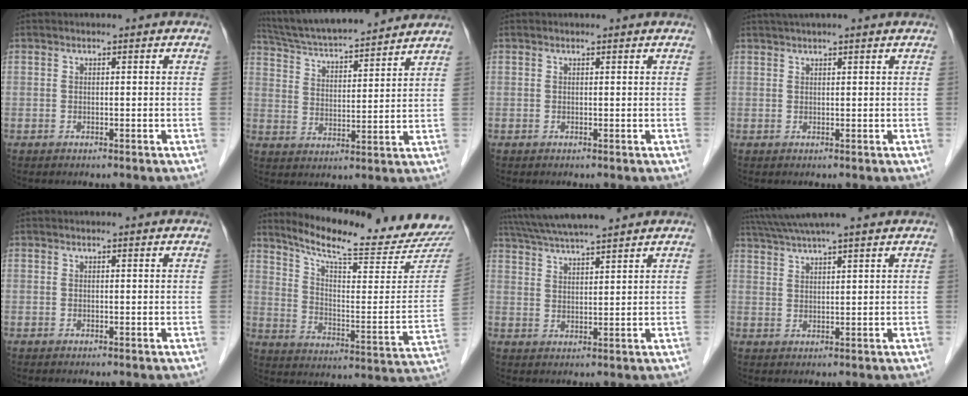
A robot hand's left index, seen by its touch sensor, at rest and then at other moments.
{"total": 18.0, "force": [16.5, 1.6, 7.1], "torque": [-0.124, 0.029, 0.262]}
{"total": 1.2, "force": [1.2, 0.0, 0.2], "torque": [-0.011, 0.006, 0.013]}
{"total": 6.2, "force": [5.4, 0.0, 3.1], "torque": [-0.046, 0.039, 0.075]}
{"total": 1.9, "force": [1.9, 0.0, 0.3], "torque": [-0.012, 0.006, 0.019]}
{"total": 20.7, "force": [19.8, -0.3, 6.3], "torque": [-0.114, -0.103, 0.265]}
{"total": 13.3, "force": [11.8, 0.7, 6.1], "torque": [-0.111, 0.036, 0.187]}
{"total": 13.4, "force": [11.8, 0.2, 6.4], "torque": [-0.117, 0.039, 0.175]}